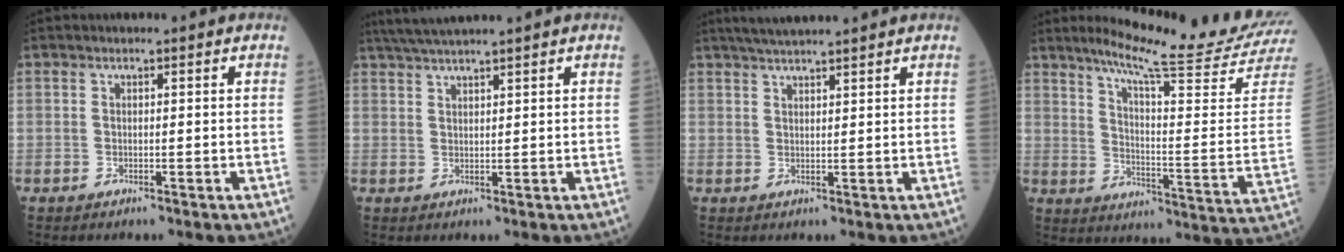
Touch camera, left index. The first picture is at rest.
{"total": 6.5, "force": [5.7, -0.8, 3.1], "torque": [-0.056, 0.030, 0.101]}
{"total": 7.0, "force": [6.2, -0.2, 3.4], "torque": [-0.056, 0.030, 0.099]}
{"total": 20.3, "force": [18.3, -2.3, 8.4], "torque": [-0.140, -0.104, 0.239]}